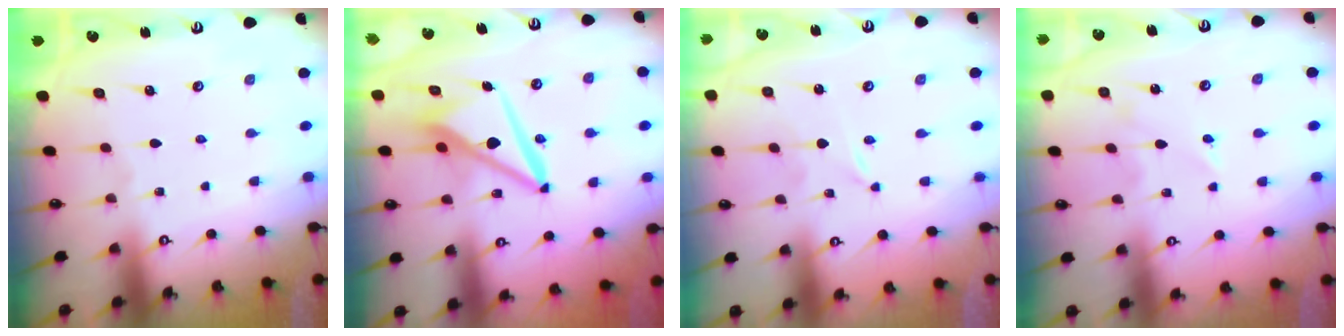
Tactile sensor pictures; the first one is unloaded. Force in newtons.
{"total": 10.2, "press": 10.0, "slide": 1.6}
{"total": 0.0}
{"total": 4.7, "press": 4.7, "slide": 0.3}